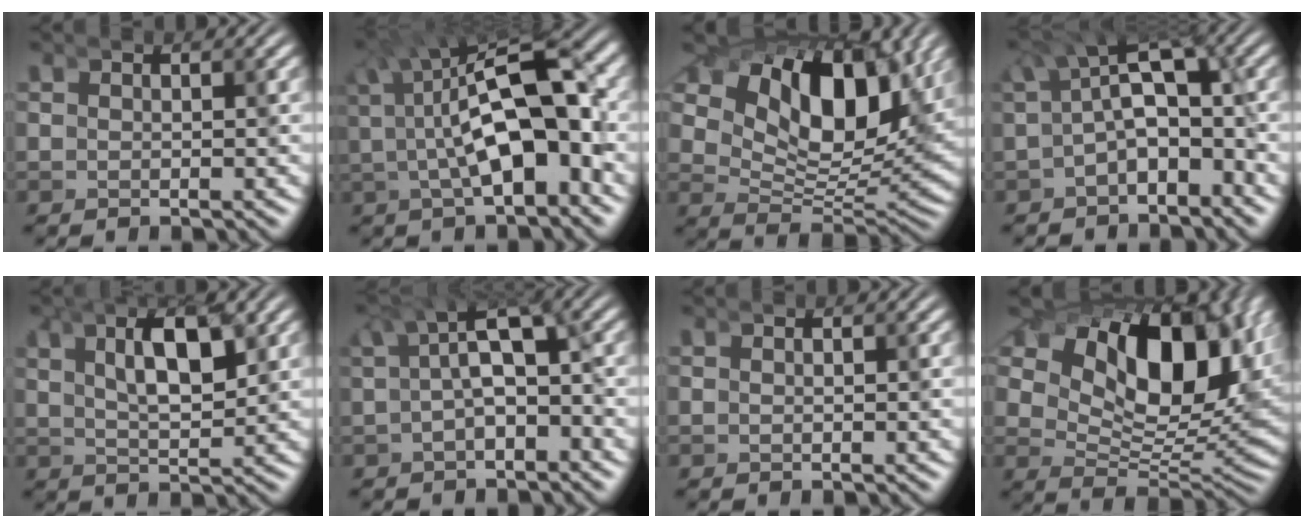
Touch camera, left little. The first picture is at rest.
{"total": 7.5, "force": [-1.3, 4.1, 6.1], "torque": [-0.102, -0.006, -0.020]}
{"total": 12.4, "force": [2.9, 7.6, 9.4], "torque": [-0.180, -0.012, 0.040]}
{"total": 5.1, "force": [-0.9, 2.8, 4.2], "torque": [-0.074, -0.016, -0.015]}
{"total": 4.4, "force": [0.3, 1.9, 4.0], "torque": [-0.070, -0.006, 0.005]}
{"total": 4.9, "force": [-0.3, 2.6, 4.1], "torque": [-0.063, -0.004, -0.010]}
{"total": 0.0}
{"total": 14.1, "force": [3.3, 8.6, 10.7], "torque": [-0.190, -0.005, 0.041]}